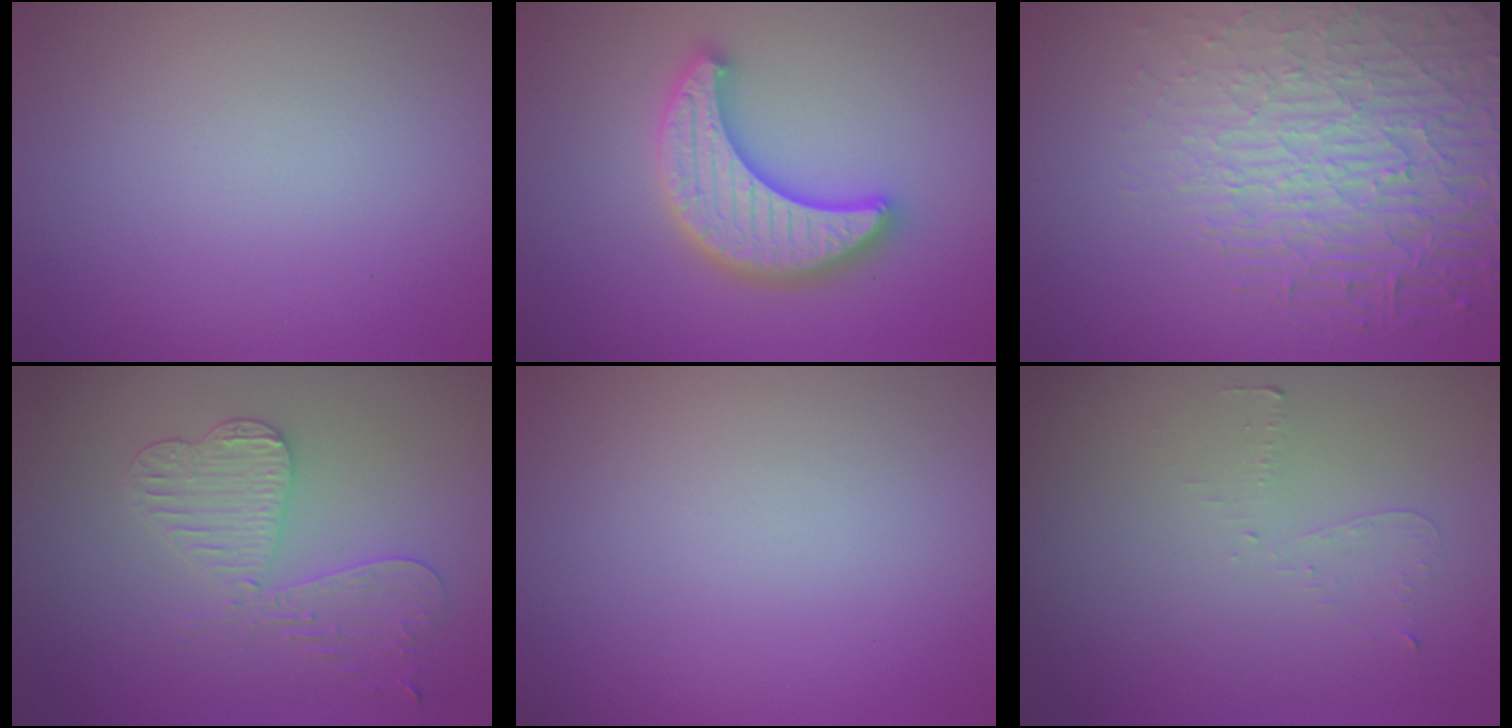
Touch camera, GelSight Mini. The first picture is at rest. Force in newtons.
{"total": 5.4, "press": 5.3, "slide": 1.0}
{"total": 7.8, "press": 5.5, "slide": 5.6}
{"total": 3.4, "press": 3.4, "slide": 0.6}
{"total": 0.0}
{"total": 0.7, "press": 0.6, "slide": 0.4}